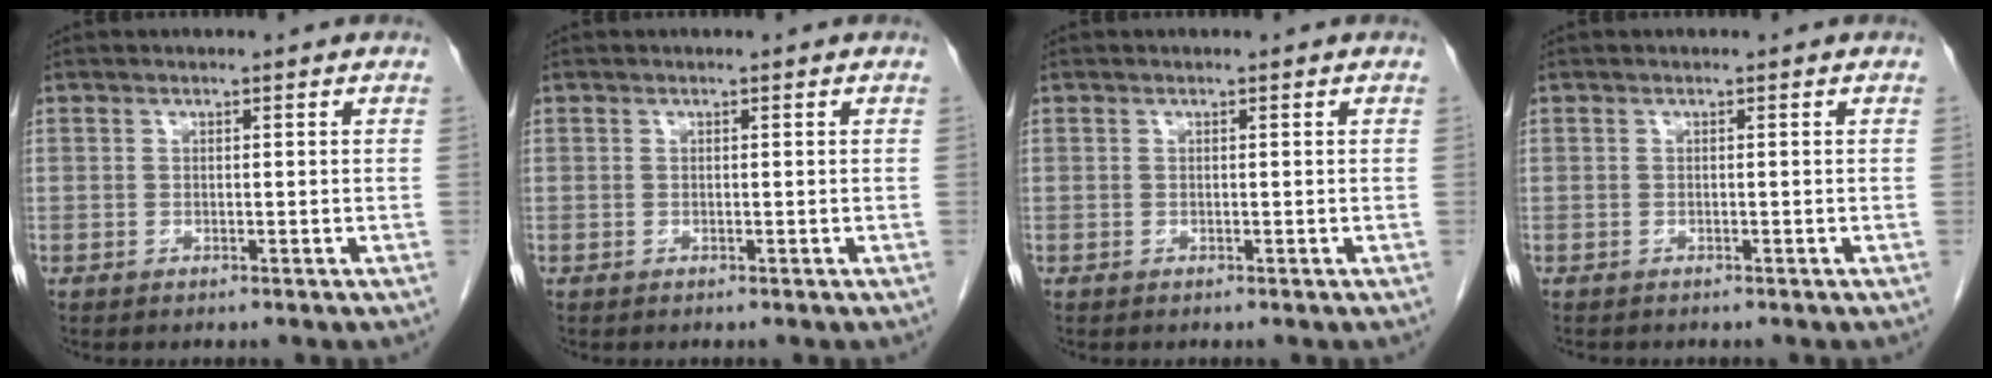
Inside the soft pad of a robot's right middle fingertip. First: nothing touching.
{"total": 0.0}
{"total": 0.0}
{"total": 1.1, "force": [-1.0, 0.4, 0.3], "torque": [-0.010, -0.002, -0.011]}